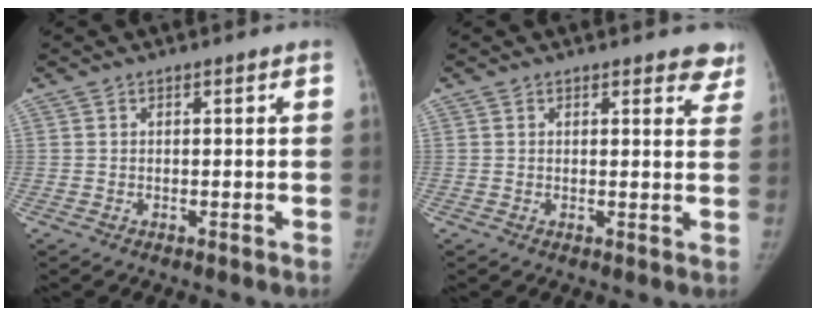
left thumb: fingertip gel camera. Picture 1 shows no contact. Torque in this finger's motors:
{"motor_torque": [0.28, -0.06, 0.44, -0.42, 0.03]}